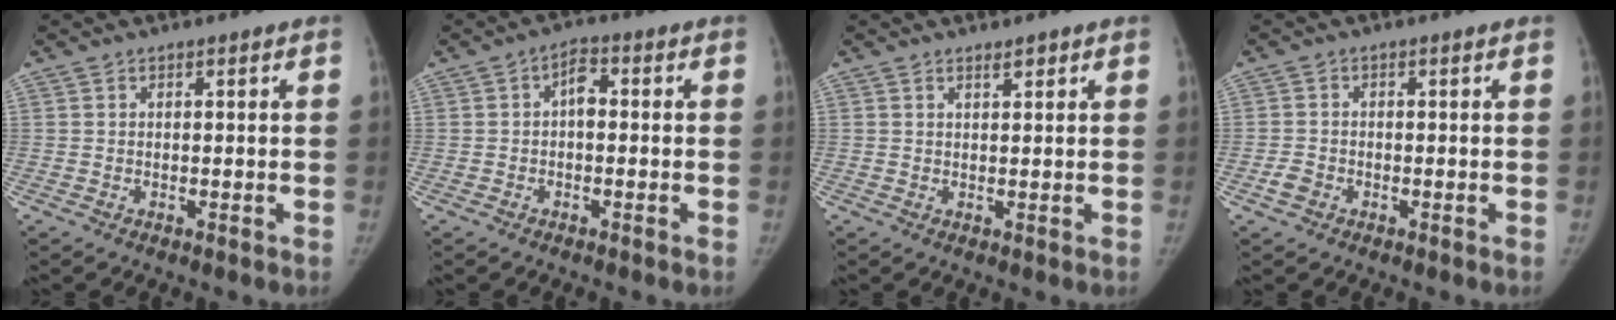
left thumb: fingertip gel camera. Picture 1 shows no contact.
{"total": 3.3, "force": [-0.1, 1.9, 2.7], "torque": [-0.033, 0.011, -0.012]}
{"total": 1.5, "force": [1.1, 0.4, 0.9], "torque": [-0.010, -0.008, 0.019]}
{"total": 2.0, "force": [-0.9, 1.6, 0.8], "torque": [-0.013, 0.004, -0.020]}